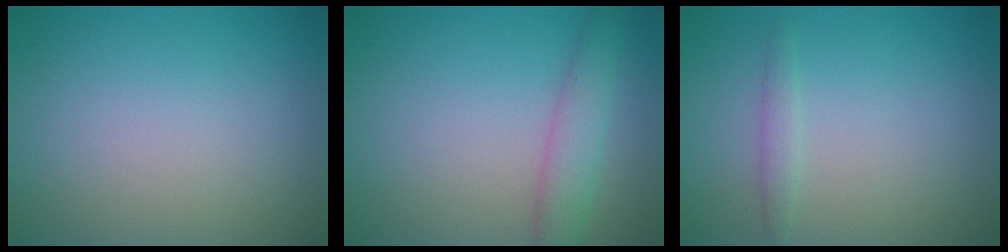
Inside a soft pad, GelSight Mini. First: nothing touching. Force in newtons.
{"total": 2.9, "press": 2.9, "slide": 0.1}
{"total": 1.1, "press": 1.1, "slide": 0.0}